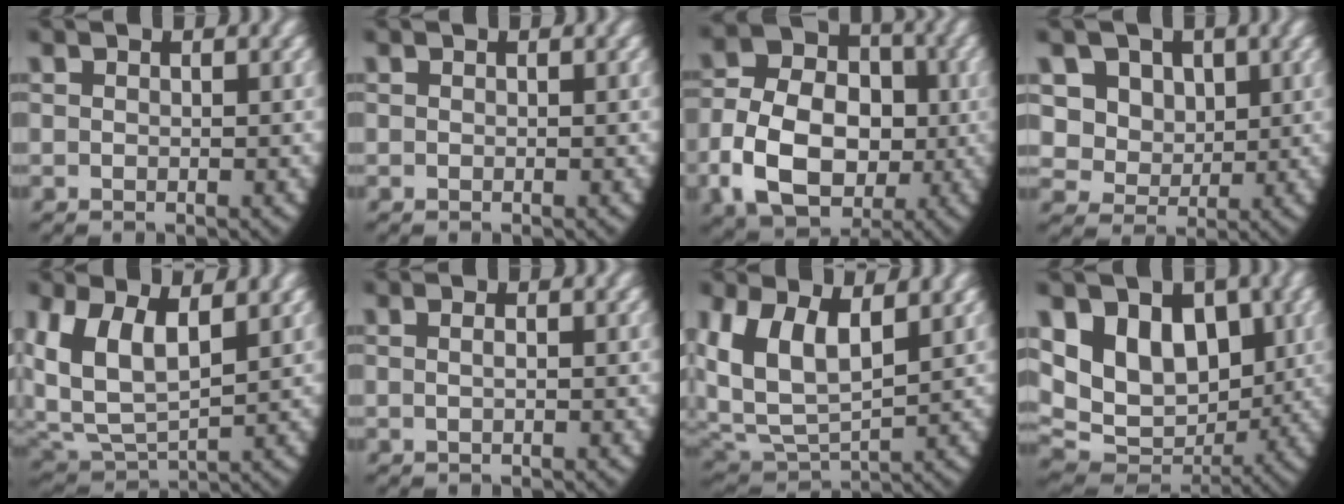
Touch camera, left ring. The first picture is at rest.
{"total": 0.0}
{"total": 12.6, "force": [-0.8, 9.9, 7.7], "torque": [-0.155, -0.032, -0.008]}
{"total": 11.6, "force": [1.1, 10.6, 4.5], "torque": [-0.151, -0.037, 0.021]}
{"total": 10.0, "force": [2.1, 8.0, 5.7], "torque": [-0.170, -0.036, 0.045]}
{"total": 0.7, "force": [-0.1, -0.3, 0.6], "torque": [-0.015, 0.001, 0.000]}
{"total": 11.0, "force": [2.4, 8.7, 6.3], "torque": [-0.184, -0.034, 0.051]}
{"total": 15.4, "force": [1.3, 12.8, 8.4], "torque": [-0.195, -0.039, 0.030]}